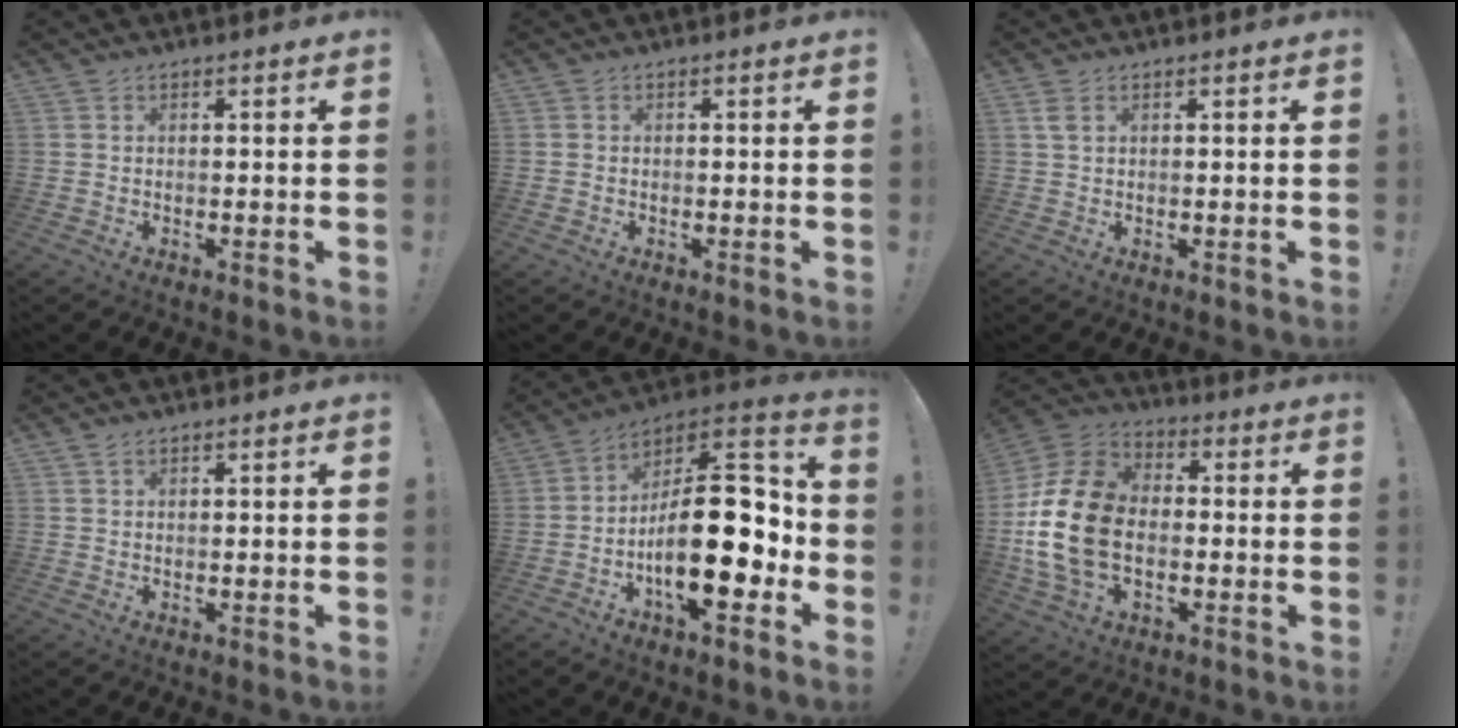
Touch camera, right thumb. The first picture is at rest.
{"total": 0.0}
{"total": 2.5, "force": [1.2, 1.2, 1.9], "torque": [-0.039, 0.002, 0.021]}
{"total": 1.0, "force": [0.8, 0.5, 0.5], "torque": [-0.007, 0.000, 0.015]}
{"total": 24.8, "force": [-4.5, 11.0, 21.8], "torque": [-0.348, 0.015, -0.066]}
{"total": 19.3, "force": [-2.0, 13.7, 13.5], "torque": [-0.254, 0.029, -0.027]}